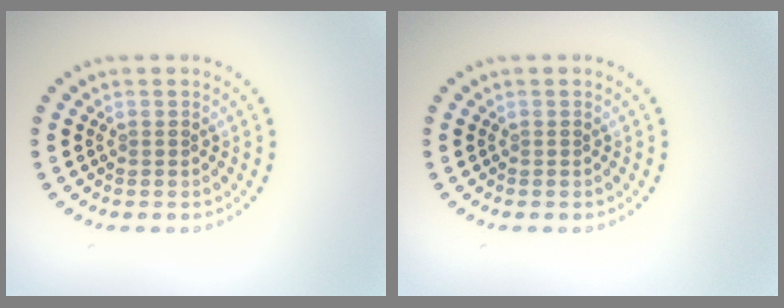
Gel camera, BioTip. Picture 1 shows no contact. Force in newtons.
{"total": 0.0}